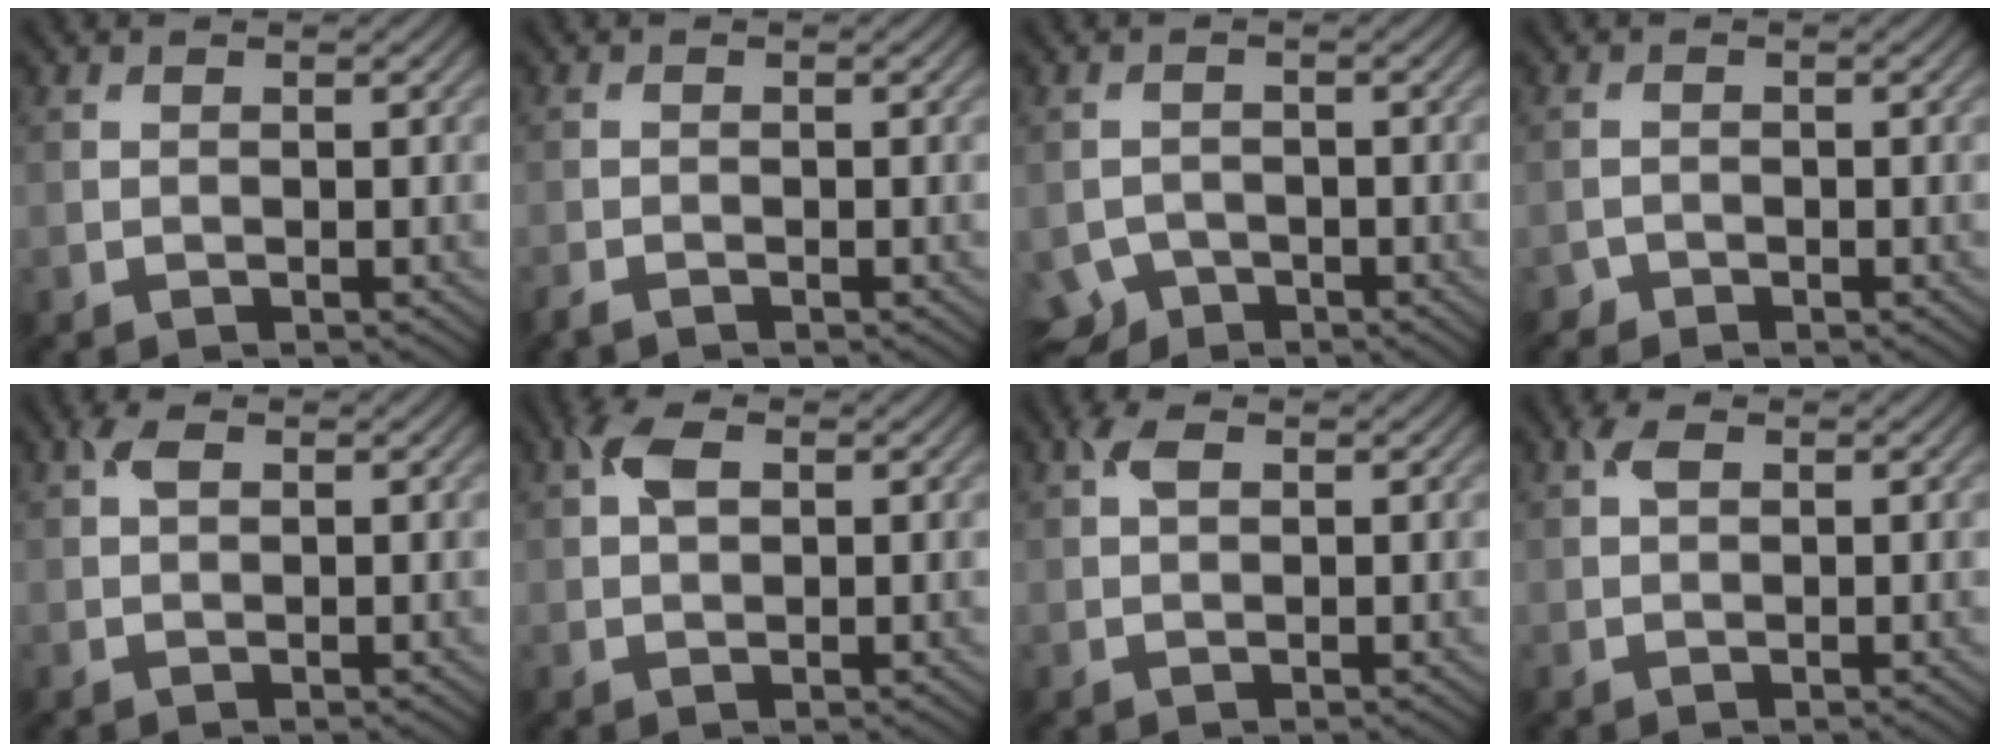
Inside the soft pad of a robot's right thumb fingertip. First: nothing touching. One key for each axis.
{"total": 1.2, "fx": -1.1, "fy": 0.2, "fz": 0.4, "tx": -0.011, "ty": -0.006, "tz": -0.026}
{"total": 3.4, "fx": -2.4, "fy": 2.2, "fz": 0.9, "tx": -0.020, "ty": -0.010, "tz": -0.049}
{"total": 1.0, "fx": -0.9, "fy": 0.5, "fz": -0.1, "tx": 0.003, "ty": 0.000, "tz": -0.018}
{"total": 1.8, "fx": 0.7, "fy": 1.0, "fz": 1.3, "tx": -0.029, "ty": 0.006, "tz": 0.010}
{"total": 3.4, "fx": 1.1, "fy": 1.9, "fz": 2.6, "tx": -0.055, "ty": 0.009, "tz": 0.016}
{"total": 2.1, "fx": 0.8, "fy": 1.1, "fz": 1.6, "tx": -0.035, "ty": 0.006, "tz": 0.012}
{"total": 1.7, "fx": 0.7, "fy": 0.9, "fz": 1.3, "tx": -0.029, "ty": 0.005, "tz": 0.010}